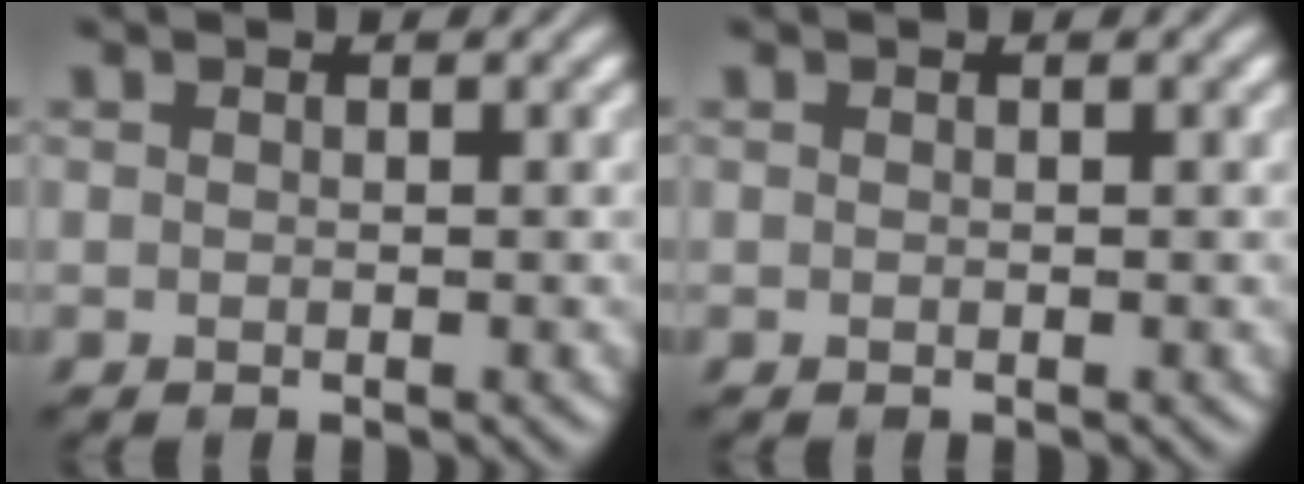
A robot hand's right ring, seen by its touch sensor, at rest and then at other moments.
{"total": 0.0}